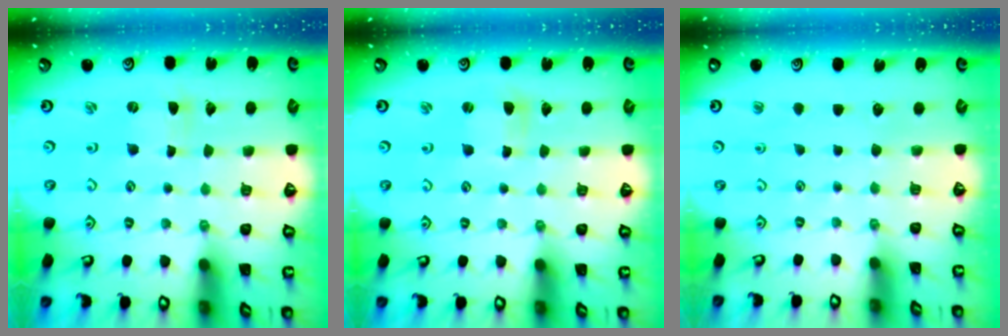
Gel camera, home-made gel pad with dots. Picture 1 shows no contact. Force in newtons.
{"total": 1.2, "press": 1.2, "slide": 0.2}
{"total": 0.0}